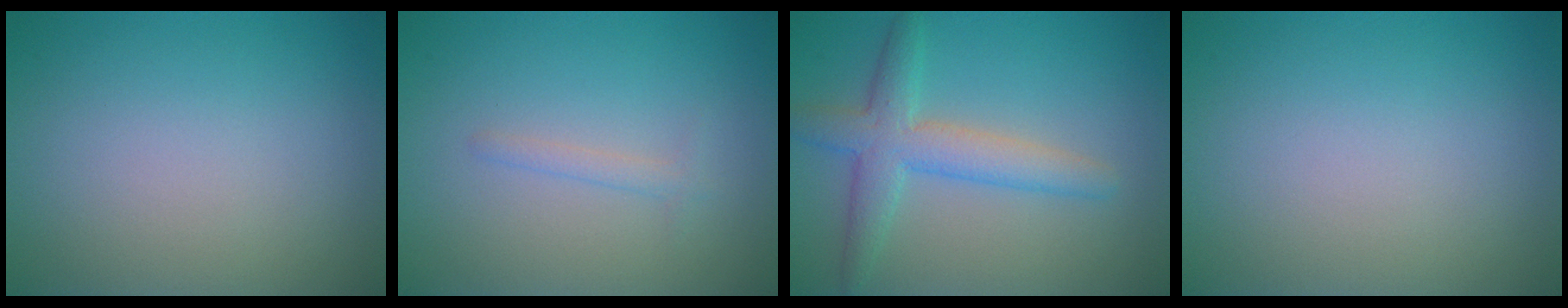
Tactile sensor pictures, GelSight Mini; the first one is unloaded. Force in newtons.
{"total": 1.0, "press": 1.0, "slide": 0.0}
{"total": 4.3, "press": 4.2, "slide": 0.2}
{"total": 0.0}